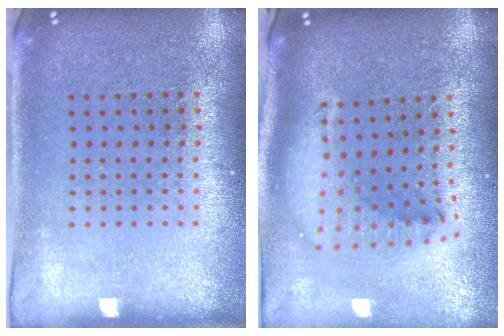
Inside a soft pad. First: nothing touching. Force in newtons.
{"total": 2.1, "press": 1.7, "slide": 1.3}